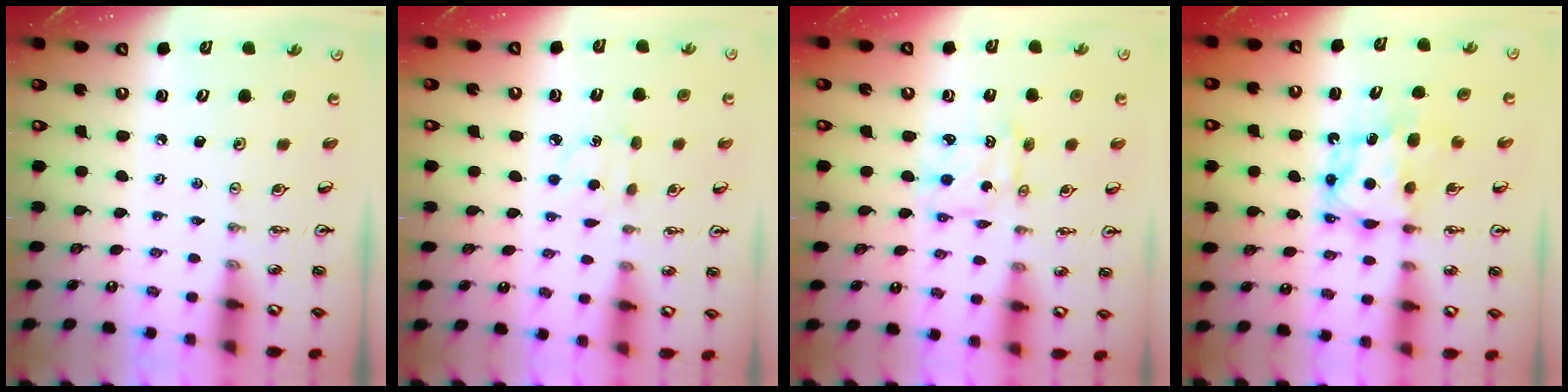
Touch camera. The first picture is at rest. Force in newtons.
{"total": 4.9, "press": 4.9, "slide": 0.5}
{"total": 2.7, "press": 2.7, "slide": 0.2}
{"total": 6.6, "press": 6.6, "slide": 0.2}